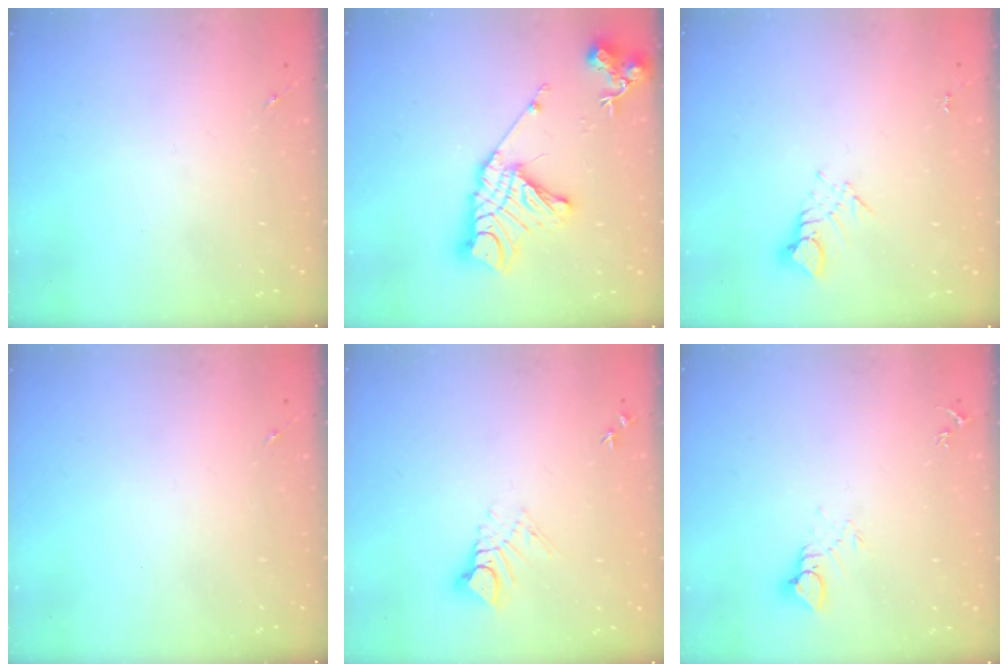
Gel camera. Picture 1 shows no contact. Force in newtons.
{"total": 19.1, "press": 19.0, "slide": 1.8}
{"total": 3.5, "press": 3.5, "slide": 0.3}
{"total": 0.0}
{"total": 7.4, "press": 7.3, "slide": 0.9}
{"total": 4.3, "press": 4.3, "slide": 0.3}